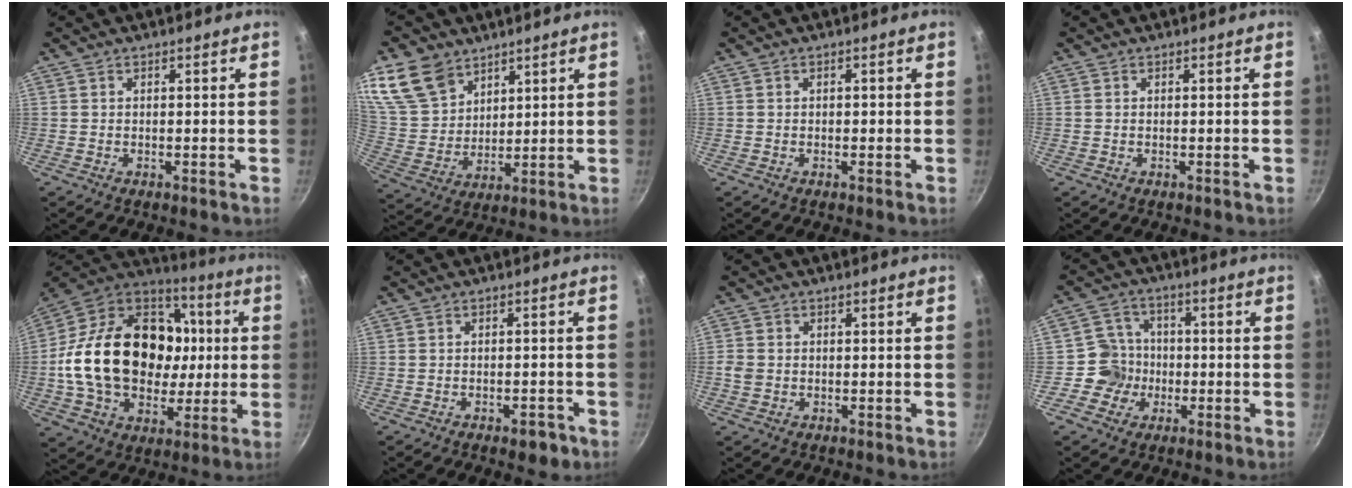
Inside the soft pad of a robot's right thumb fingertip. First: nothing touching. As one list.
[{"total": 14.6, "force": [9.1, 9.8, 5.9], "torque": [-0.101, -0.037, 0.189]}, {"total": 0.5, "force": [-0.1, 0.4, 0.3], "torque": [-0.003, 0.003, 0.000]}, {"total": 0.0}, {"total": 29.9, "force": [1.2, 21.9, 20.4], "torque": [-0.336, 0.031, 0.026]}, {"total": 3.7, "force": [-2.1, 1.9, 2.4], "torque": [-0.018, 0.020, -0.017]}, {"total": 2.7, "force": [-0.4, 2.3, 1.2], "torque": [-0.019, 0.008, -0.008]}, {"total": 6.8, "force": [-1.6, 6.6, 1.0], "torque": [0.019, 0.023, -0.043]}]